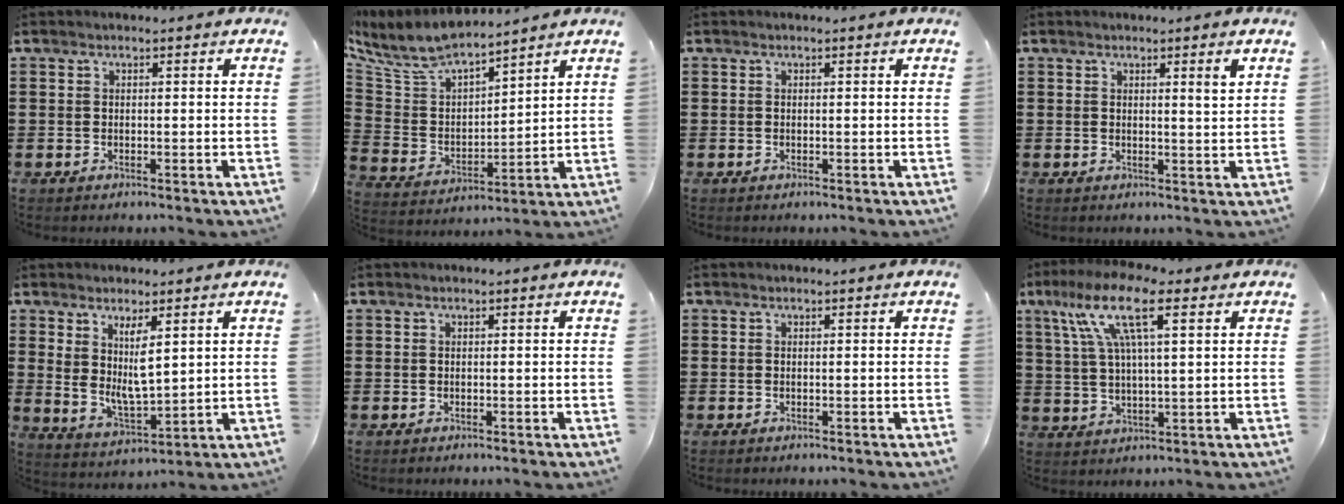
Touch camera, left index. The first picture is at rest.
{"total": 7.9, "force": [7.3, 1.5, 2.6], "torque": [-0.088, -0.046, 0.128]}
{"total": 0.0}
{"total": 2.5, "force": [1.4, 0.0, 2.1], "torque": [-0.035, -0.004, 0.022]}
{"total": 6.4, "force": [2.8, 2.3, 5.3], "torque": [-0.098, -0.013, 0.051]}
{"total": 0.0}
{"total": 0.0}
{"total": 11.3, "force": [5.5, 2.8, 9.5], "torque": [-0.202, 0.004, 0.093]}